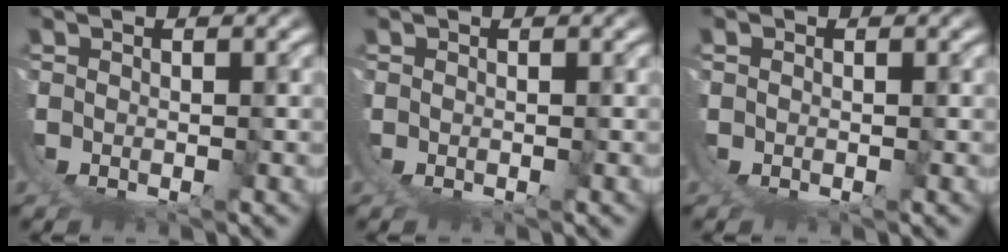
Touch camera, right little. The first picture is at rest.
{"total": 0.0}
{"total": 0.0}